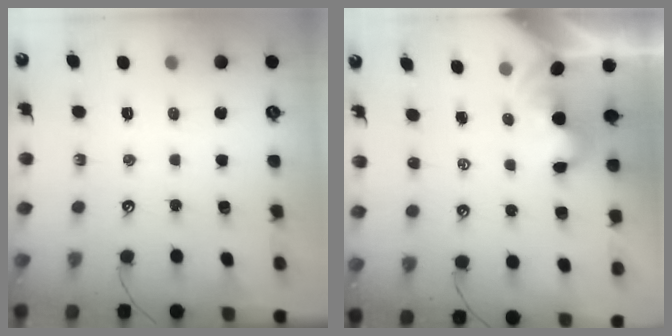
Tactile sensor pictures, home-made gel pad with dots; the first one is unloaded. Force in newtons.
{"total": 1.6, "press": 1.5, "slide": 0.6}